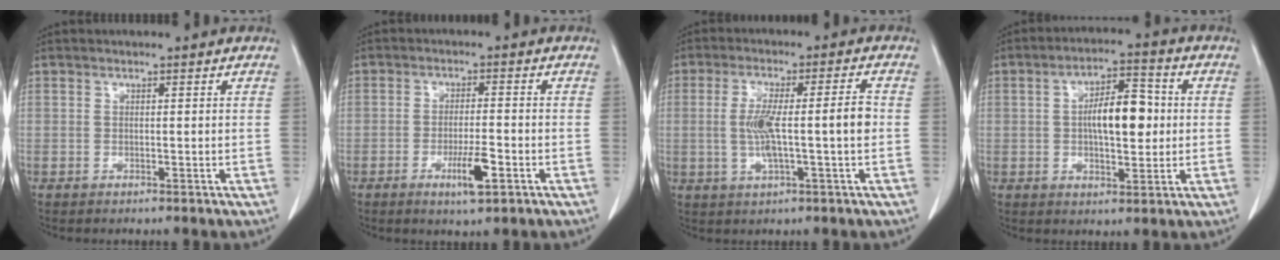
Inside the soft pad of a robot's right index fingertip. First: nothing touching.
{"total": 5.2, "force": [-2.4, 0.7, 4.6], "torque": [-0.082, -0.005, -0.039]}
{"total": 8.6, "force": [-0.7, 0.7, 8.6], "torque": [-0.160, 0.014, -0.010]}
{"total": 9.2, "force": [0.4, 3.5, 8.5], "torque": [-0.146, 0.015, 0.007]}